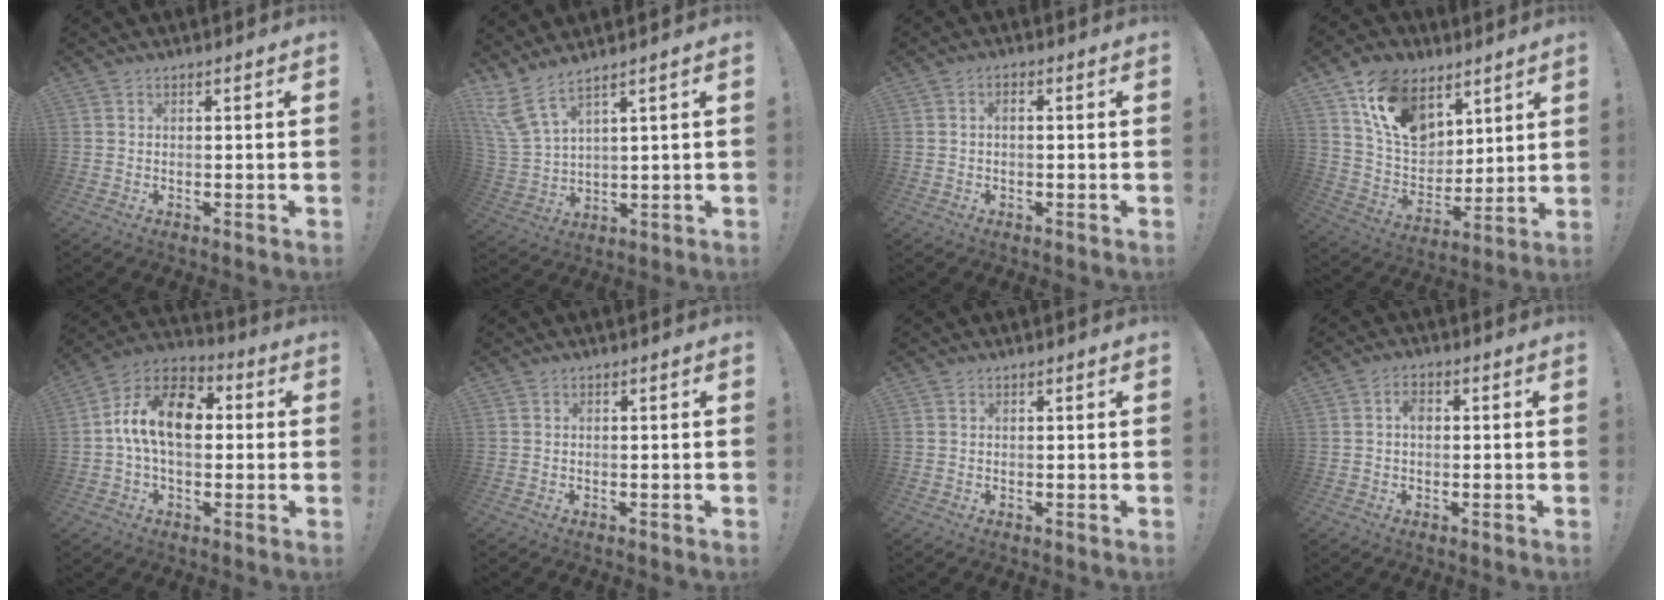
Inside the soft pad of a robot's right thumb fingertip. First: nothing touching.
{"total": 8.2, "force": [5.8, 2.3, 5.3], "torque": [-0.119, -0.028, 0.112]}
{"total": 1.5, "force": [-0.4, 0.5, 1.3], "torque": [-0.025, 0.005, -0.008]}
{"total": 17.6, "force": [9.9, 11.8, 8.4], "torque": [-0.148, -0.047, 0.188]}
{"total": 14.8, "force": [2.0, 8.9, 11.7], "torque": [-0.208, 0.009, 0.033]}
{"total": 0.0}
{"total": 0.0}
{"total": 2.9, "force": [0.2, 2.0, 2.1], "torque": [-0.029, 0.004, 0.001]}